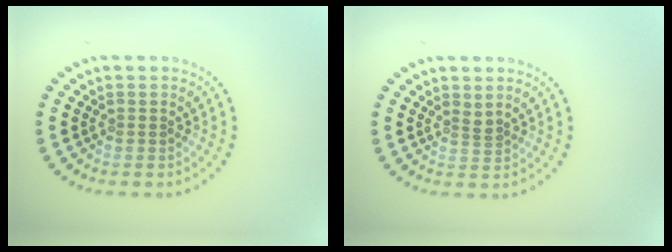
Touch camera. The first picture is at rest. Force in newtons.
{"total": 0.8, "press": 0.4, "slide": 0.6}